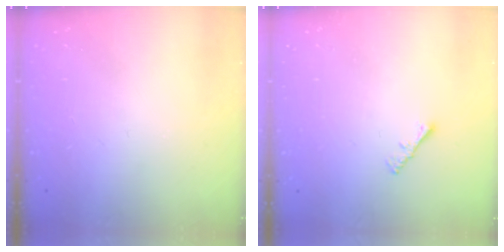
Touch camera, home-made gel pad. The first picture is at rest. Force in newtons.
{"total": 1.3, "press": 1.3, "slide": 0.4}